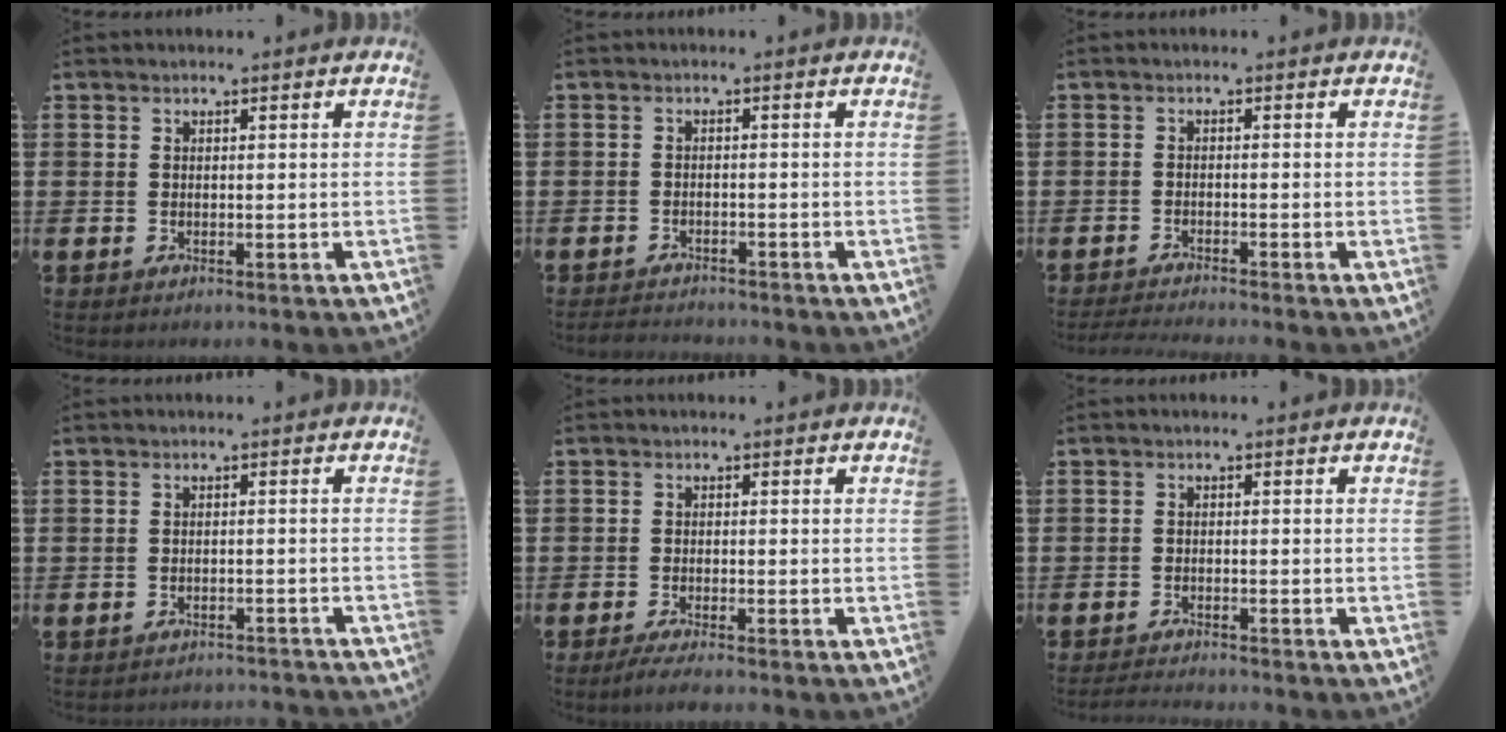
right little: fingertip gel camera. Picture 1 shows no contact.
{"total": 1.6, "force": [-1.6, 0.0, -0.1], "torque": [-0.003, 0.002, -0.035]}
{"total": 1.4, "force": [-1.4, -0.2, 0.3], "torque": [-0.004, 0.001, -0.028]}
{"total": 1.3, "force": [-1.3, -0.1, -0.1], "torque": [-0.003, 0.004, -0.027]}
{"total": 1.6, "force": [-1.2, 0.1, 1.1], "torque": [-0.018, -0.001, -0.022]}
{"total": 1.4, "force": [-1.4, -0.1, 0.3], "torque": [-0.006, 0.001, -0.027]}